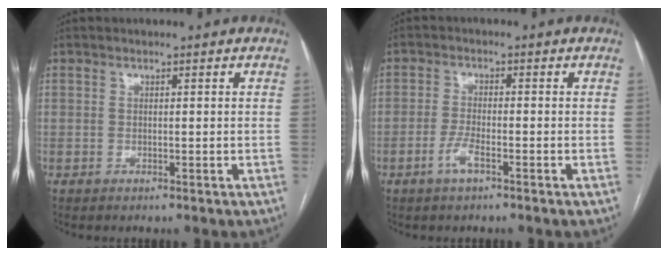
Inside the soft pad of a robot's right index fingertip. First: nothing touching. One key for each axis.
{"total": 3.1, "fx": -1.8, "fy": 0.5, "fz": 2.5, "tx": -0.054, "ty": -0.002, "tz": -0.039}